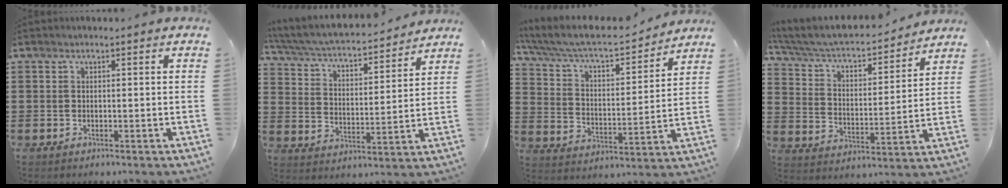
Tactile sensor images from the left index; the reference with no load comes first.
{"total": 4.8, "force": [4.5, 0.5, 1.8], "torque": [-0.056, -0.033, 0.070]}
{"total": 6.9, "force": [6.1, 1.2, 3.0], "torque": [-0.087, -0.042, 0.100]}
{"total": 5.4, "force": [4.6, 1.4, 2.4], "torque": [-0.068, -0.035, 0.073]}